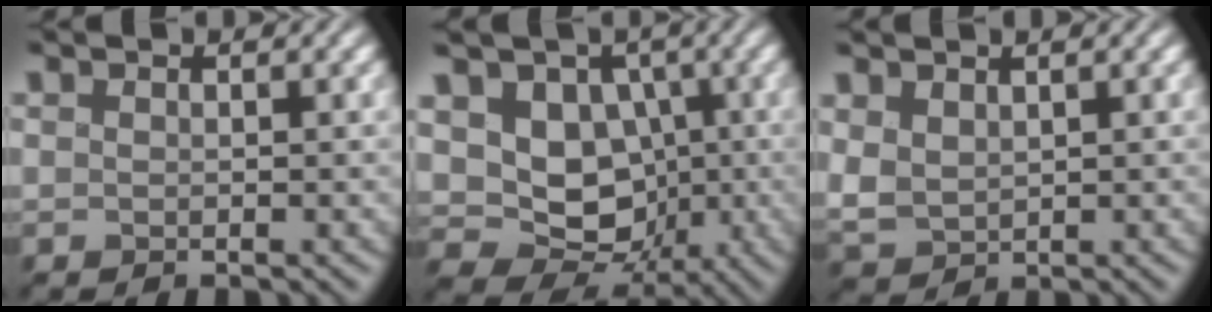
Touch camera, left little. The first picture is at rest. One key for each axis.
{"total": 10.1, "fx": -0.1, "fy": 8.4, "fz": 5.7, "tx": -0.094, "ty": 0.014, "tz": -0.022}
{"total": 2.3, "fx": 0.8, "fy": 1.5, "fz": 1.5, "tx": -0.055, "ty": 0.001, "tz": 0.028}